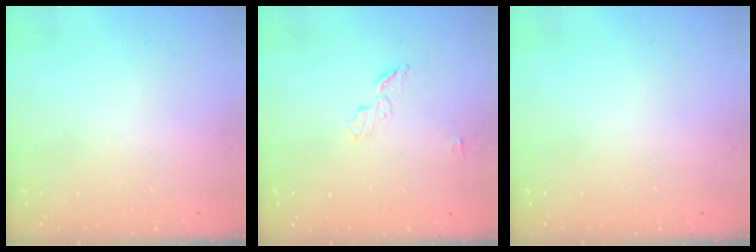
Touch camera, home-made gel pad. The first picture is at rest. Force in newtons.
{"total": 5.3, "press": 5.3, "slide": 0.3}
{"total": 0.0}